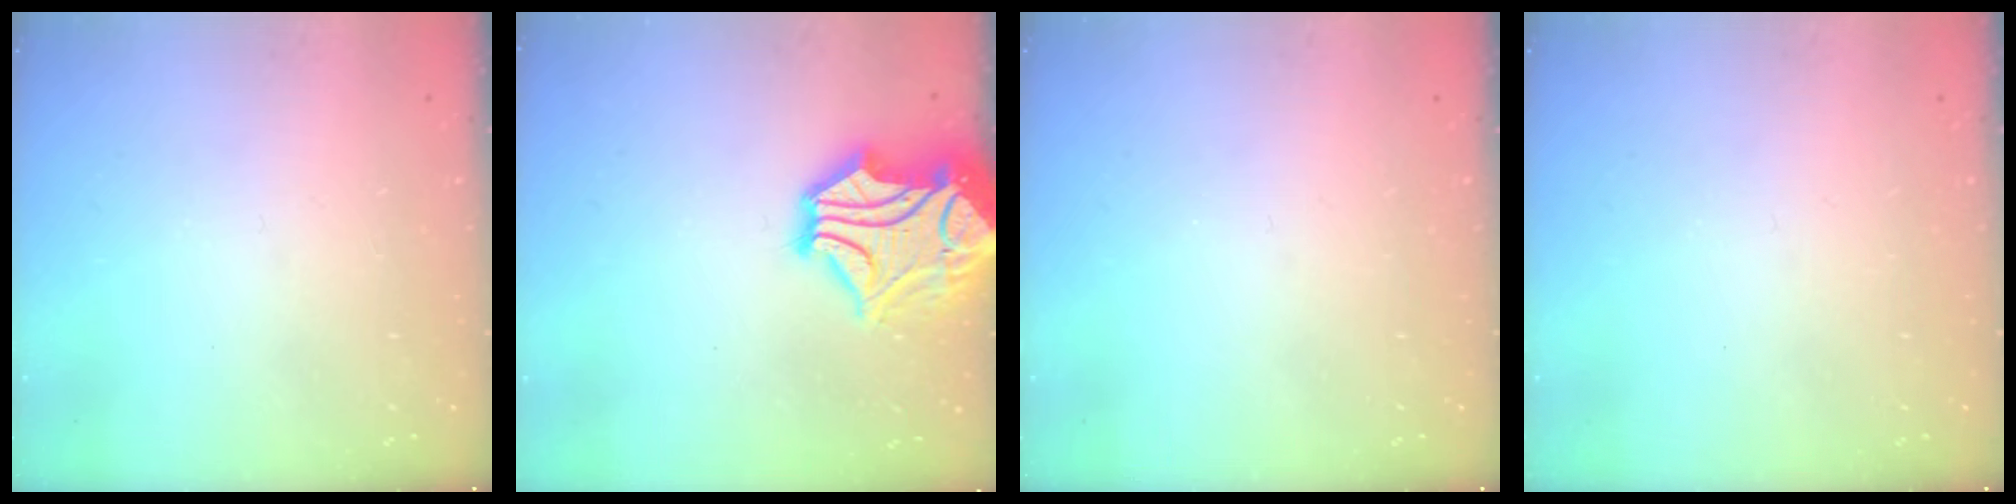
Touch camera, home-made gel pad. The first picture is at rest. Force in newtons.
{"total": 7.6, "press": 7.3, "slide": 2.0}
{"total": 0.0}
{"total": 0.0}